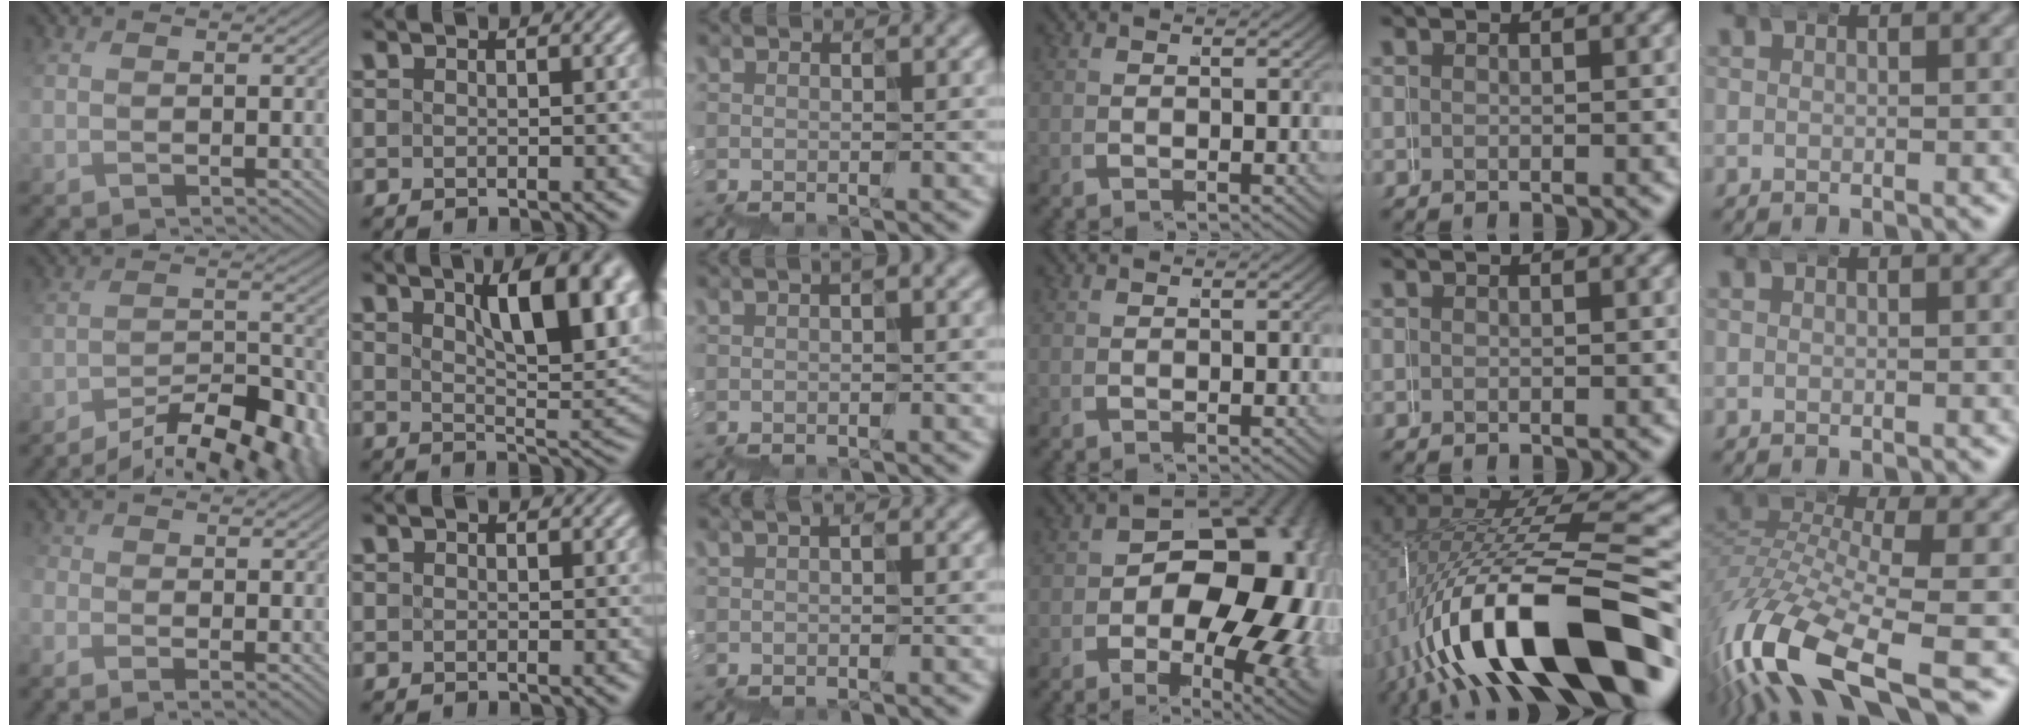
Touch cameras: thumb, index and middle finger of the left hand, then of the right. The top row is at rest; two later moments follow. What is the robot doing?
{"motion": "wrap", "object": "duck tape"}